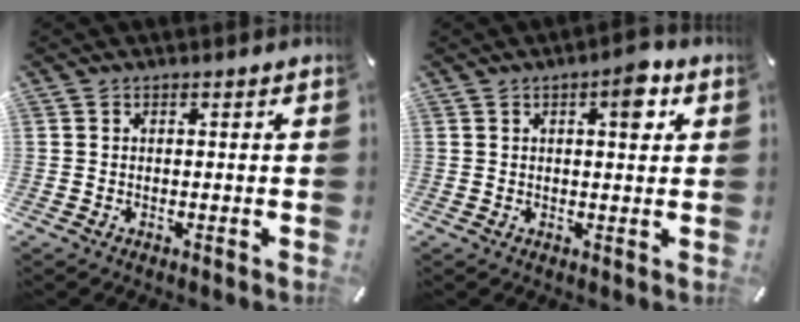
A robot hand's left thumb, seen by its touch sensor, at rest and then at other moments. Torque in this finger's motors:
{"motor_torque": [0.84, 1.11, 0.39, -0.41, 0.16]}